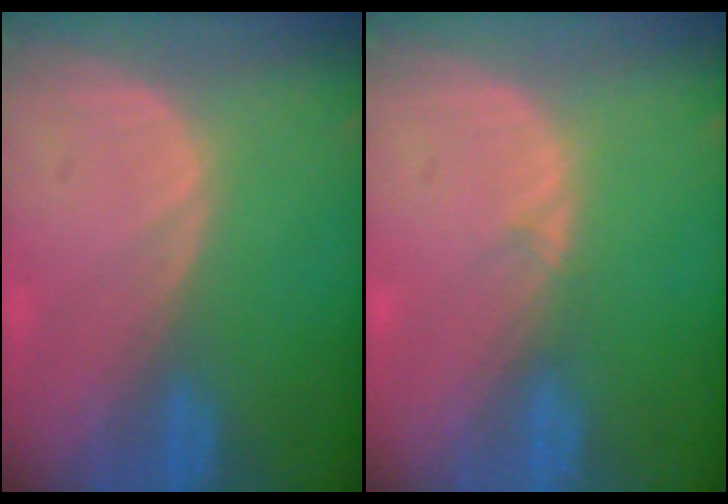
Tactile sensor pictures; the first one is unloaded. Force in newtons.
{"total": 0.6, "press": 0.6, "slide": 0.1}